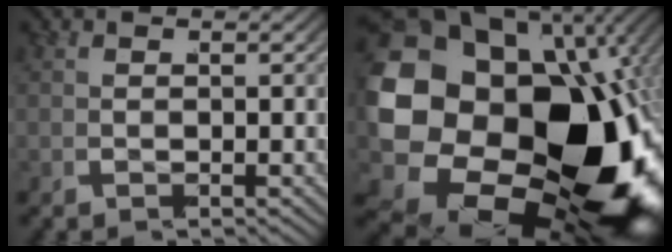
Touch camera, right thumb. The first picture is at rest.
{"total": 34.3, "force": [-5.7, 23.2, 24.6], "torque": [-0.468, -0.088, -0.055]}